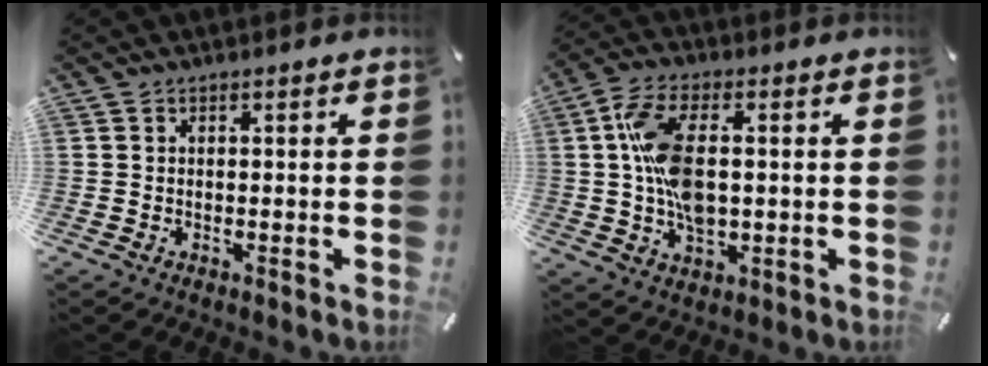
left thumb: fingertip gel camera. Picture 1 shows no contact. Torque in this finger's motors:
{"motor_torque": [0.44, 1.73, 1.08, -0.79, 0.24]}